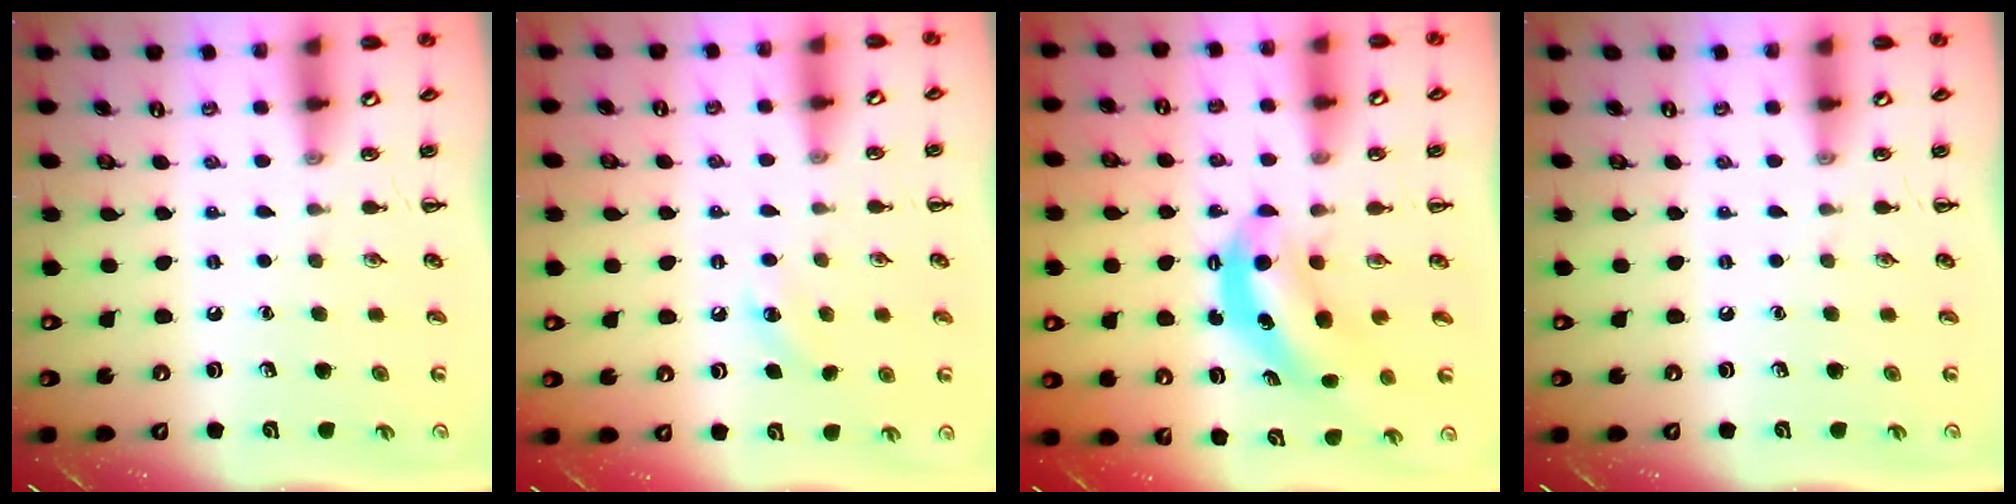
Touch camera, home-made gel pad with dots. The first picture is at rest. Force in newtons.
{"total": 6.2, "press": 6.1, "slide": 1.3}
{"total": 6.1, "press": 6.1, "slide": 0.5}
{"total": 0.0}